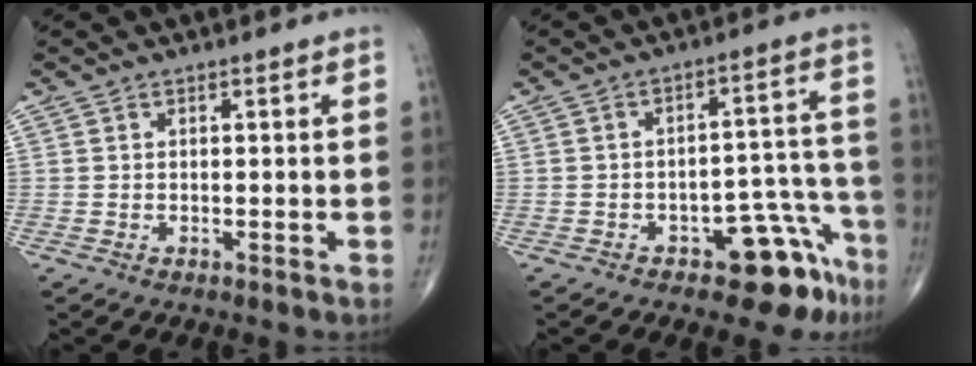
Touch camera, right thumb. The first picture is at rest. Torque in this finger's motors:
{"motor_torque": [2.99, 2.02, 0.52, -0.90, -0.01]}